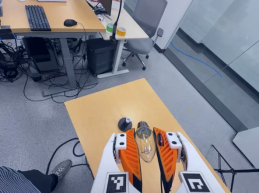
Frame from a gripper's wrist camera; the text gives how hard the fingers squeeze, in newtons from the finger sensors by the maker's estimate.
{"total": 22.9, "left": 25.9, "right": 20.0}